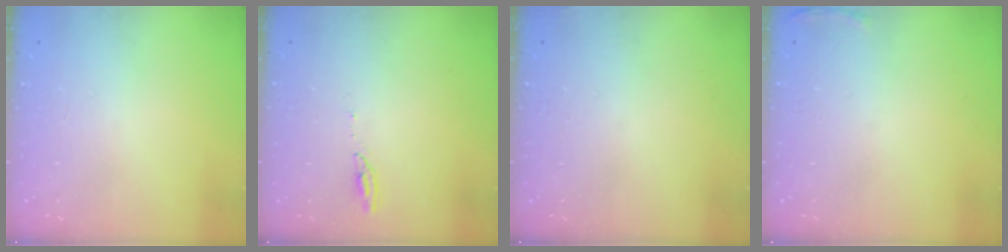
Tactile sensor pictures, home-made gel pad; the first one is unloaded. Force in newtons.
{"total": 3.3, "press": 3.3, "slide": 0.3}
{"total": 3.0, "press": 2.9, "slide": 1.0}
{"total": 5.2, "press": 5.1, "slide": 1.2}